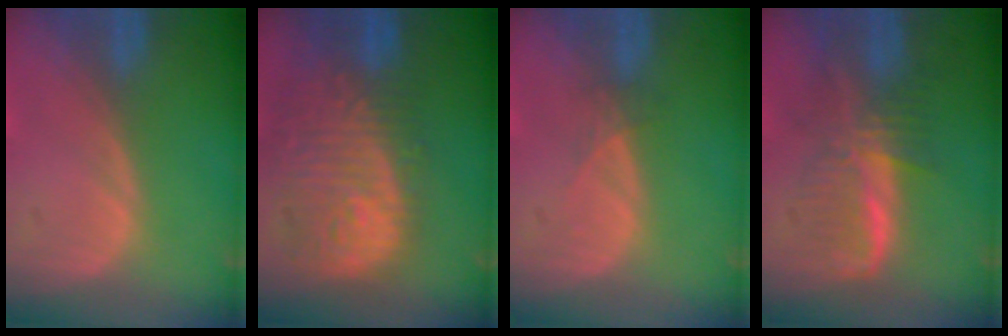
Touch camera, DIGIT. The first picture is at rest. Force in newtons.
{"total": 12.4, "press": 10.8, "slide": 6.0}
{"total": 1.1, "press": 1.1, "slide": 0.2}
{"total": 6.2, "press": 6.1, "slide": 0.8}